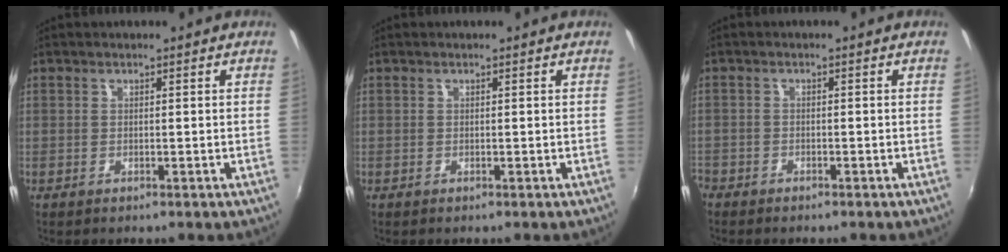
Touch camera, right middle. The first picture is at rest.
{"total": 0.0}
{"total": 2.6, "force": [-2.2, 1.3, 0.5], "torque": [-0.027, -0.001, -0.042]}